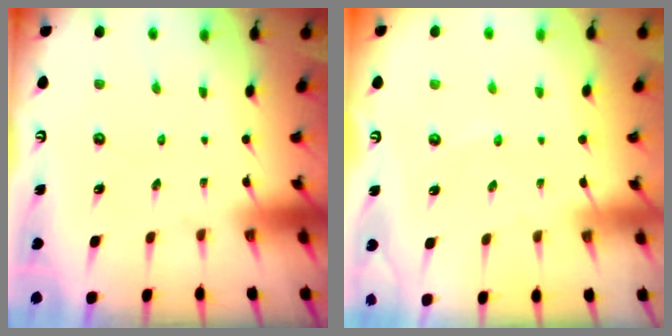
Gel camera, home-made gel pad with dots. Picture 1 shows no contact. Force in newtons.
{"total": 1.1, "press": 1.1, "slide": 0.2}